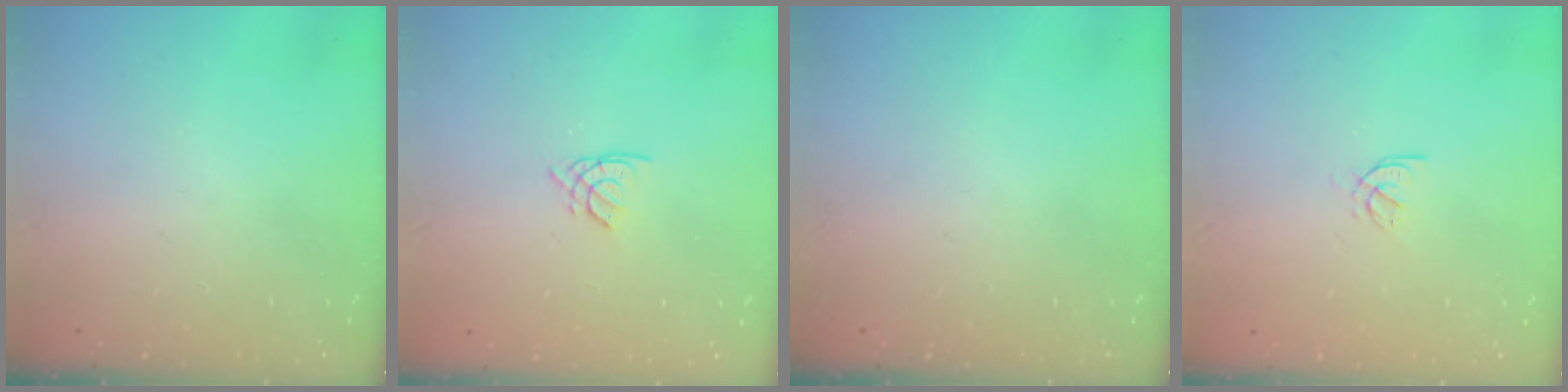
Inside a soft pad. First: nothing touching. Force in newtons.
{"total": 1.6, "press": 1.6, "slide": 0.2}
{"total": 0.0}
{"total": 2.1, "press": 2.0, "slide": 0.5}